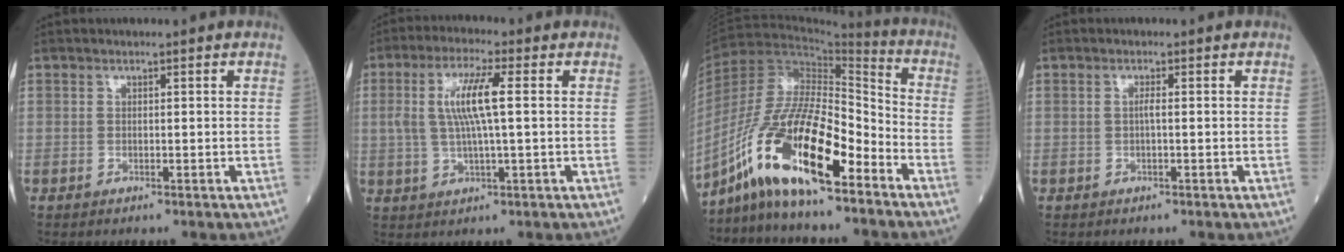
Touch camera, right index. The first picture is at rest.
{"total": 7.9, "force": [1.2, 0.9, 7.8], "torque": [-0.162, 0.007, 0.023]}
{"total": 16.1, "force": [-10.0, 3.3, 12.2], "torque": [-0.238, 0.010, -0.181]}
{"total": 0.8, "force": [-0.1, 0.0, 0.8], "torque": [-0.018, 0.001, -0.003]}